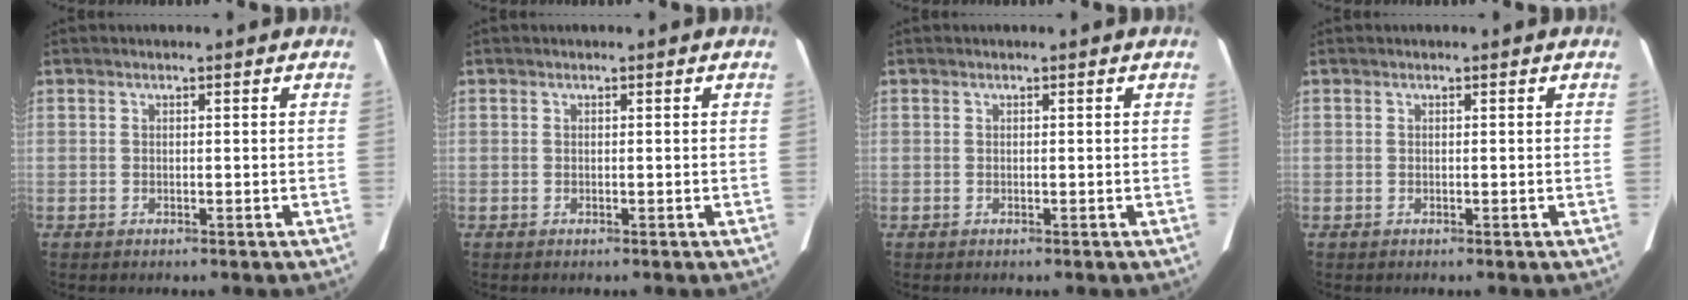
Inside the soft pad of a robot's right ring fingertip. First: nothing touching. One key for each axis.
{"total": 0.0}
{"total": 0.0}
{"total": 0.0}